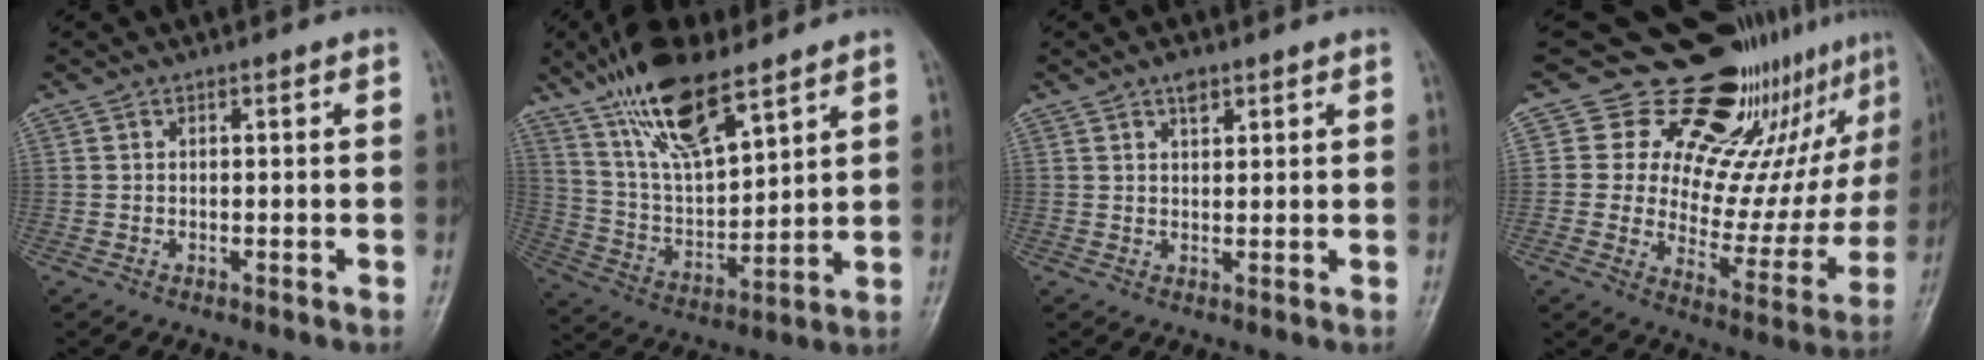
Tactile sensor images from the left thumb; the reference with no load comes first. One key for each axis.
{"total": 17.1, "fx": 11.6, "fy": 5.7, "fz": 11.1, "tx": -0.184, "ty": -0.052, "tz": 0.229}
{"total": 2.4, "fx": 1.5, "fy": 1.2, "fz": 1.4, "tx": -0.015, "ty": -0.007, "tz": 0.025}
{"total": 22.9, "fx": 17.2, "fy": 10.4, "fz": 11.0, "tx": -0.097, "ty": -0.104, "tz": 0.234}